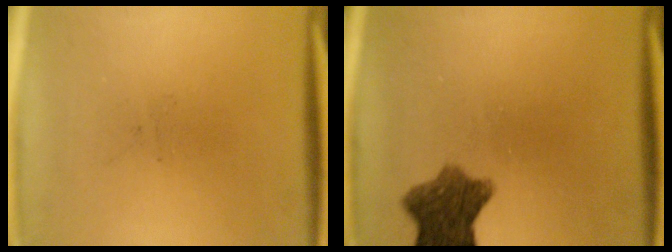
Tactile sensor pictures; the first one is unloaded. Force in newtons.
{"total": 8.2}